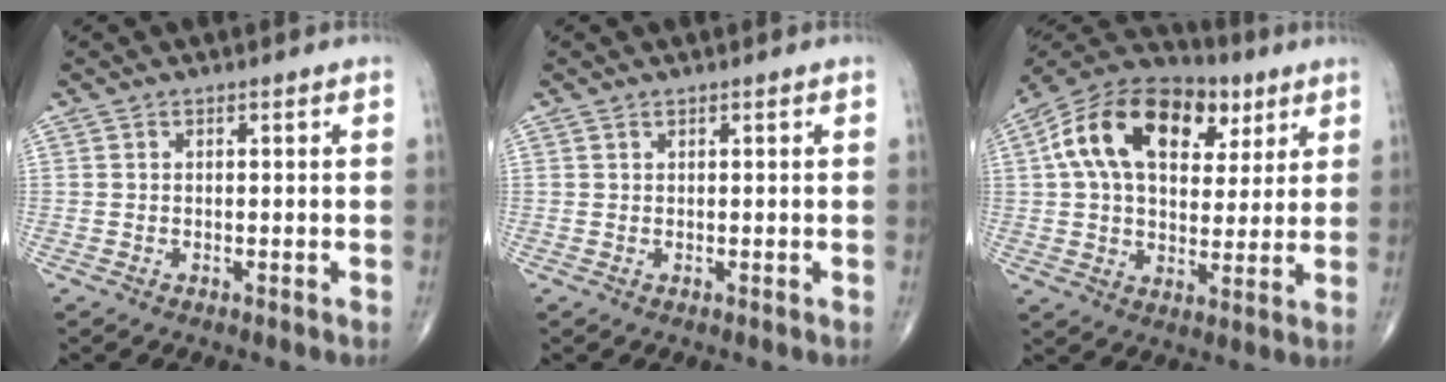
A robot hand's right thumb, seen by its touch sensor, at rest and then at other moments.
{"total": 0.0}
{"total": 21.8, "force": [7.6, 13.5, 15.4], "torque": [-0.243, 0.014, 0.117]}